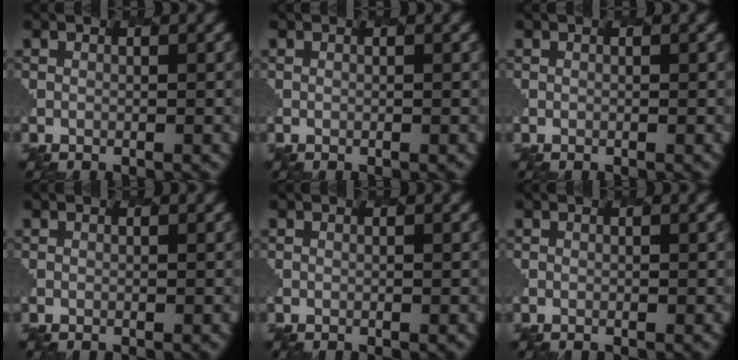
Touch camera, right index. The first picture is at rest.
{"total": 0.0}
{"total": 0.0}
{"total": 0.0}
{"total": 0.0}
{"total": 0.0}